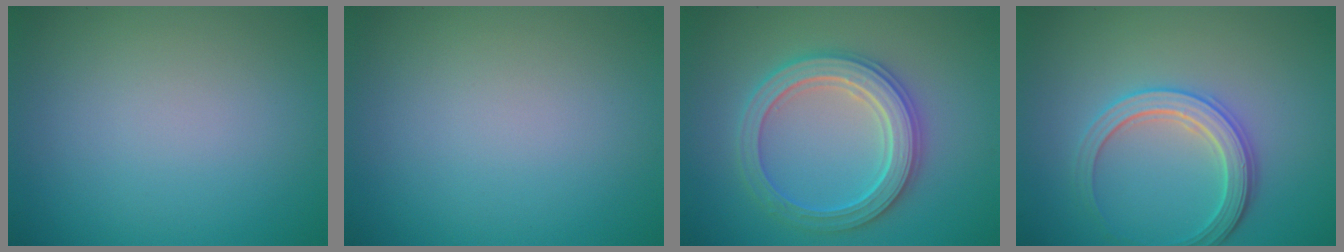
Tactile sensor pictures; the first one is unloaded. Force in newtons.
{"total": 0.0}
{"total": 5.5, "press": 5.4, "slide": 1.0}
{"total": 3.5, "press": 3.3, "slide": 1.4}